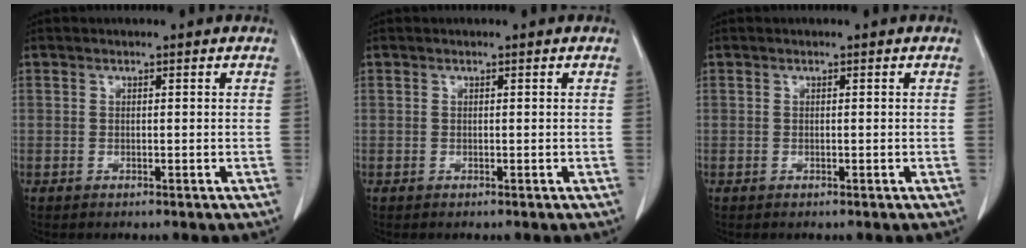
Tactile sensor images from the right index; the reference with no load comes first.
{"total": 0.0}
{"total": 0.0}